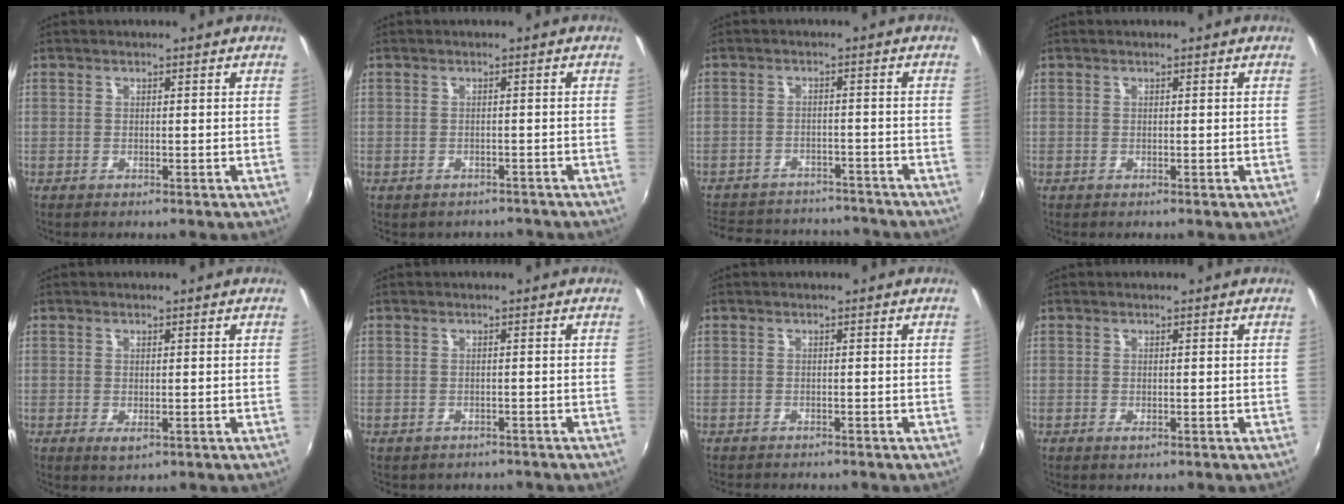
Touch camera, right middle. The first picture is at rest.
{"total": 3.6, "force": [-3.1, 1.6, 1.1], "torque": [-0.026, -0.014, -0.035]}
{"total": 18.3, "force": [-15.7, 7.0, 6.4], "torque": [-0.149, 0.019, -0.207]}
{"total": 0.0}
{"total": 1.8, "force": [-0.3, 0.7, 1.6], "torque": [-0.027, -0.006, -0.001]}
{"total": 2.3, "force": [-1.8, 1.2, 0.8], "torque": [-0.021, -0.010, -0.020]}
{"total": 1.7, "force": [-1.6, 0.3, 0.5], "torque": [-0.015, -0.010, -0.026]}
{"total": 0.5, "force": [-0.1, 0.2, 0.5], "torque": [-0.007, -0.001, 0.000]}